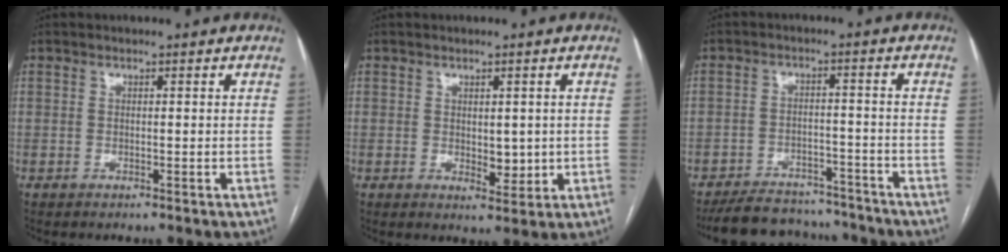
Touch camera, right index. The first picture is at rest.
{"total": 3.4, "force": [0.0, 2.0, 2.7], "torque": [-0.034, -0.005, 0.011]}
{"total": 13.0, "force": [-12.0, 4.2, 2.8], "torque": [-0.043, 0.013, -0.167]}